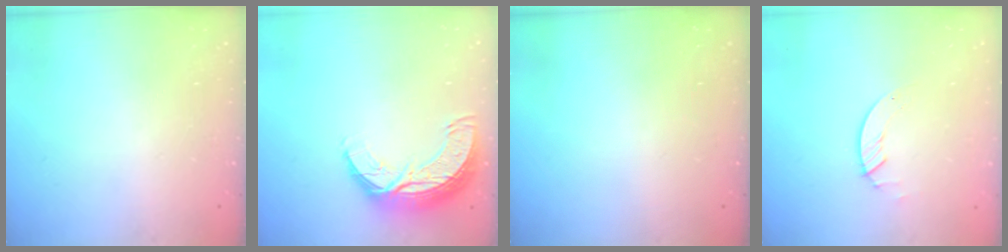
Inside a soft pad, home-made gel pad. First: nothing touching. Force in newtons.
{"total": 10.2, "press": 10.2, "slide": 0.6}
{"total": 0.0}
{"total": 1.3, "press": 1.3, "slide": 0.2}